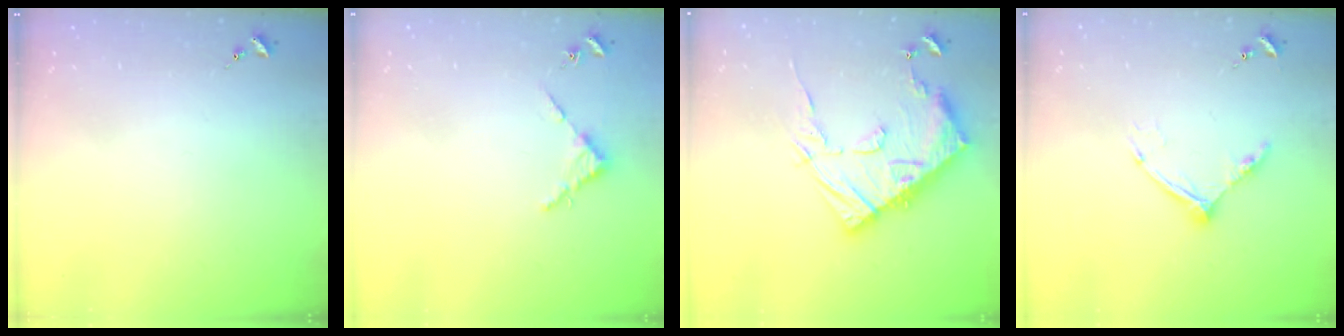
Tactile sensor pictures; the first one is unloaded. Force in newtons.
{"total": 2.7, "press": 2.7, "slide": 0.3}
{"total": 17.0, "press": 16.9, "slide": 1.5}
{"total": 10.5, "press": 10.5, "slide": 1.0}